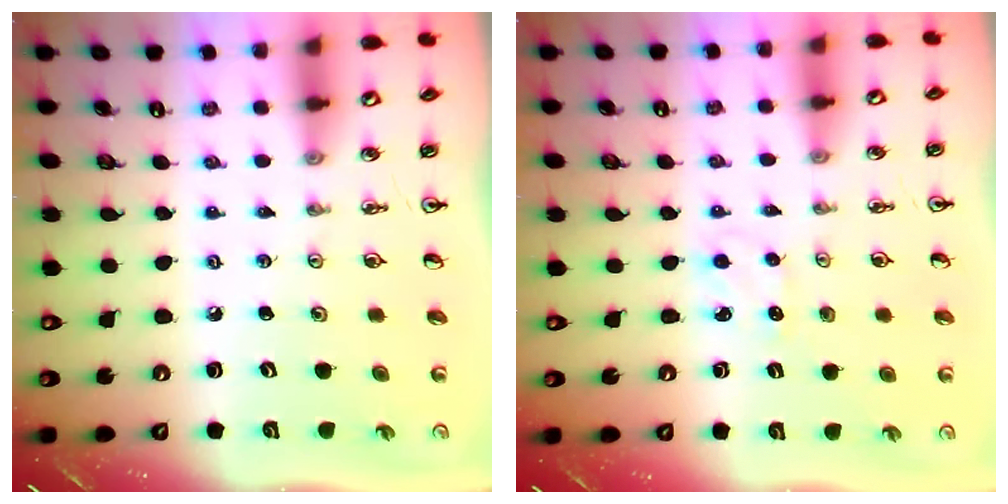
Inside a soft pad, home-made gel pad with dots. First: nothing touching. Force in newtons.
{"total": 4.2, "press": 4.2, "slide": 0.5}